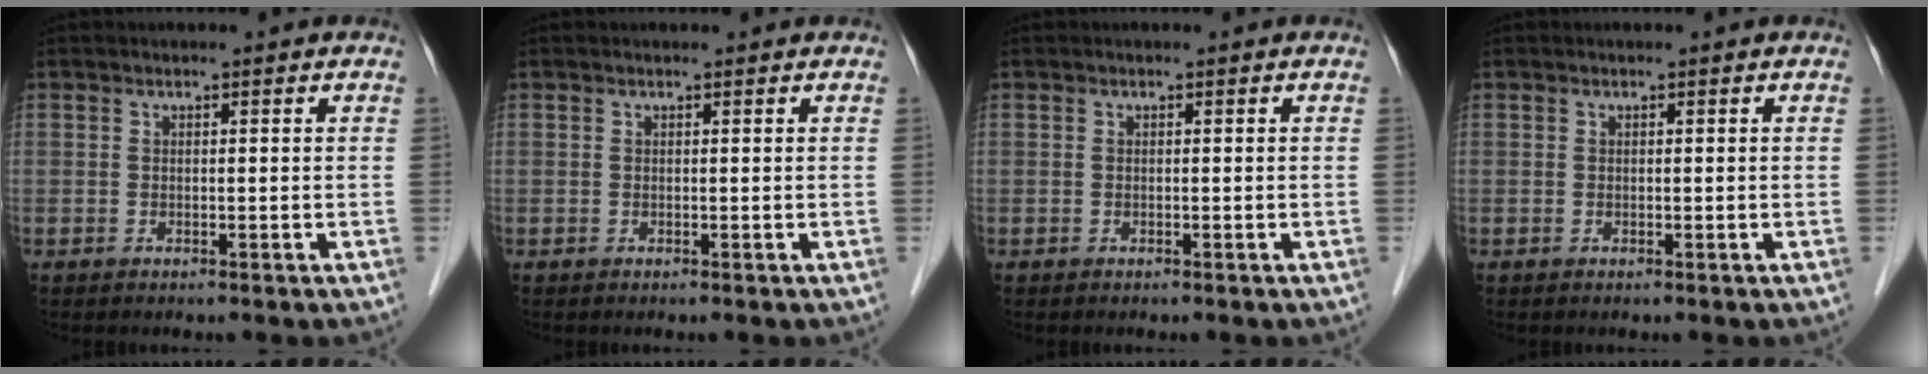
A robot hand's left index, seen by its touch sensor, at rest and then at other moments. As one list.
[{"total": 0.7, "force": [0.7, 0.1, 0.1], "torque": [-0.006, 0.009, 0.011]}, {"total": 0.0}, {"total": 0.0}]